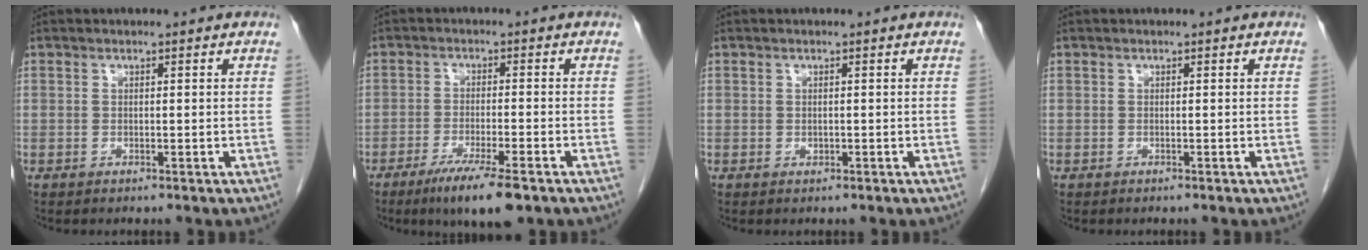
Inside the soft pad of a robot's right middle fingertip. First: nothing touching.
{"total": 8.1, "force": [-5.2, 0.9, 6.1], "torque": [-0.104, -0.018, -0.085]}
{"total": 0.6, "force": [0.0, 0.5, 0.3], "torque": [-0.003, 0.002, 0.000]}
{"total": 0.0}